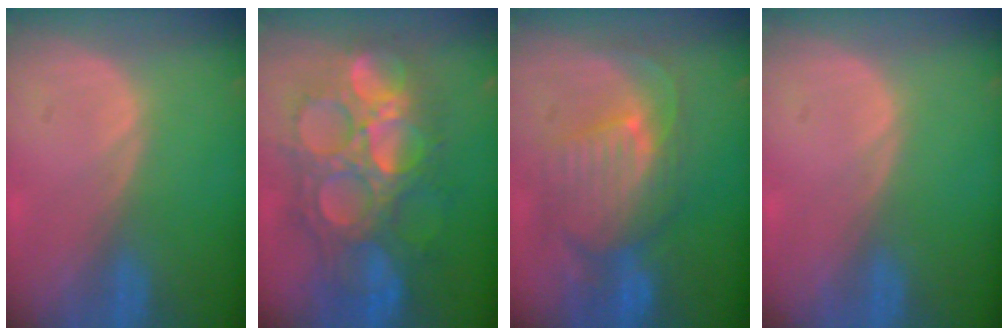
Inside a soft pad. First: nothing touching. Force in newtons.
{"total": 13.2, "press": 13.1, "slide": 1.7}
{"total": 9.8, "press": 9.0, "slide": 3.9}
{"total": 0.5, "press": 0.1, "slide": 0.5}